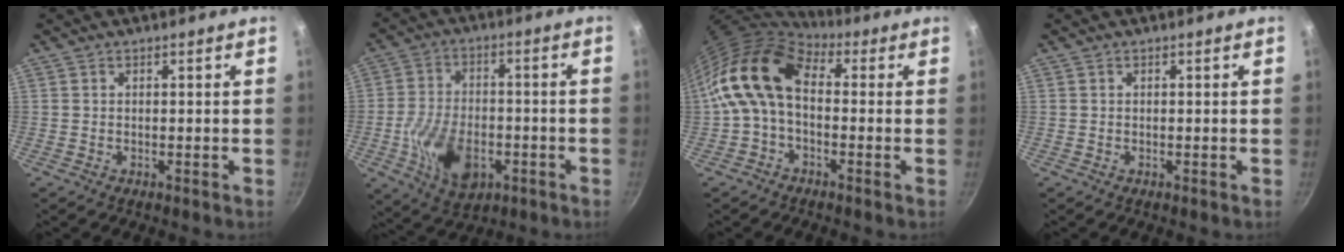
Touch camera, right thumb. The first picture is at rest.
{"total": 13.3, "force": [-4.2, 8.2, 9.6], "torque": [-0.160, 0.021, -0.068]}
{"total": 12.3, "force": [0.2, 7.9, 9.4], "torque": [-0.157, 0.029, -0.015]}
{"total": 0.0}